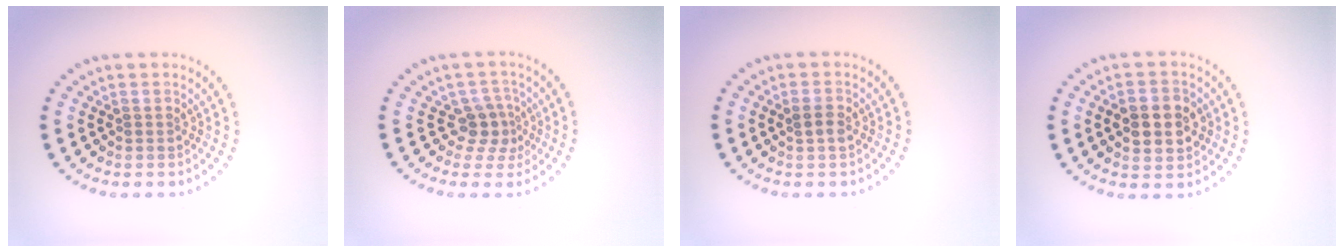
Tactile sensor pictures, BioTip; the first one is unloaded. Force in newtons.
{"total": 2.4, "press": 1.8, "slide": 1.6}
{"total": 1.3, "press": 1.2, "slide": 0.4}
{"total": 4.6, "press": 4.6, "slide": 0.1}